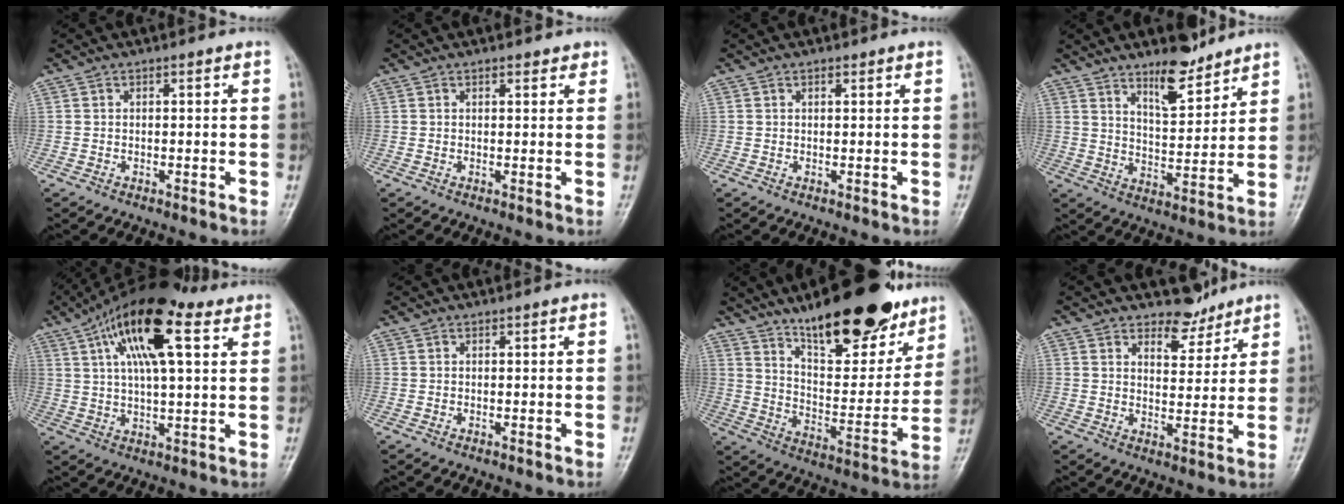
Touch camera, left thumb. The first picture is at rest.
{"total": 1.8, "force": [1.4, 0.9, 0.7], "torque": [0.001, -0.006, 0.014]}
{"total": 0.7, "force": [0.6, 0.3, 0.3], "torque": [-0.006, -0.004, 0.008]}
{"total": 9.5, "force": [7.3, 3.1, 5.2], "torque": [-0.066, -0.062, 0.126]}
{"total": 17.5, "force": [8.3, 6.1, 14.1], "torque": [-0.224, 0.000, 0.138]}
{"total": 0.5, "force": [0.5, 0.0, 0.1], "torque": [-0.006, 0.009, 0.012]}
{"total": 24.4, "force": [17.1, 8.3, 15.2], "torque": [-0.179, -0.080, 0.270]}
{"total": 5.6, "force": [4.9, 2.5, 1.1], "torque": [0.010, -0.041, 0.084]}